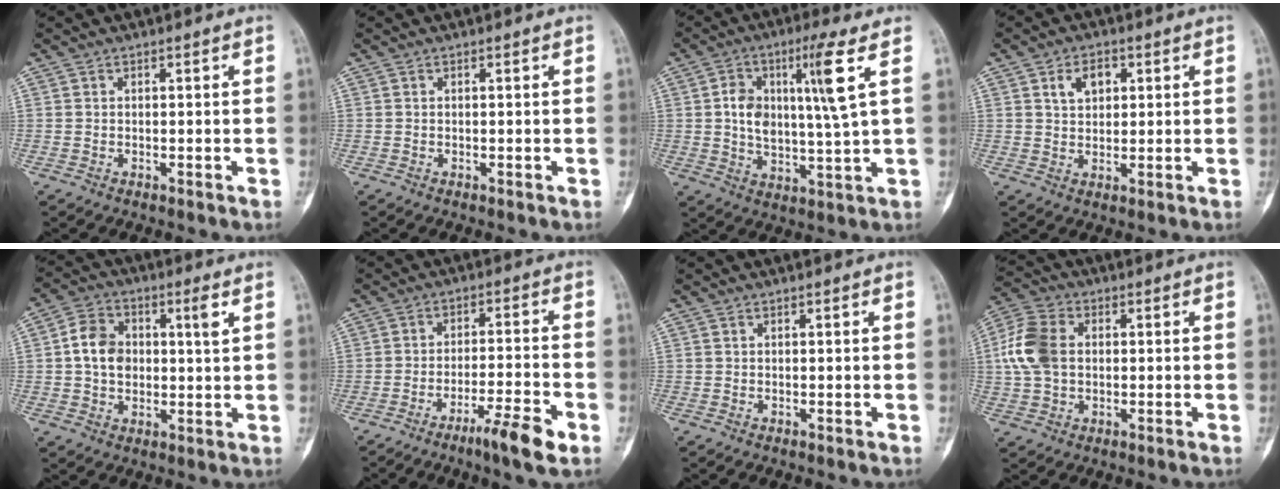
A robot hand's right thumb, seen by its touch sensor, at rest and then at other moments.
{"total": 0.0}
{"total": 11.9, "force": [3.3, 2.0, 11.3], "torque": [-0.212, -0.003, 0.058]}
{"total": 5.1, "force": [1.9, 3.6, 3.2], "torque": [-0.032, 0.000, 0.030]}
{"total": 9.2, "force": [2.0, 5.8, 6.9], "torque": [-0.104, 0.014, 0.033]}
{"total": 8.4, "force": [-5.0, 0.8, 6.7], "torque": [-0.117, 0.022, -0.083]}
{"total": 0.0}
{"total": 9.9, "force": [0.6, 7.0, 7.0], "torque": [-0.149, 0.017, 0.008]}